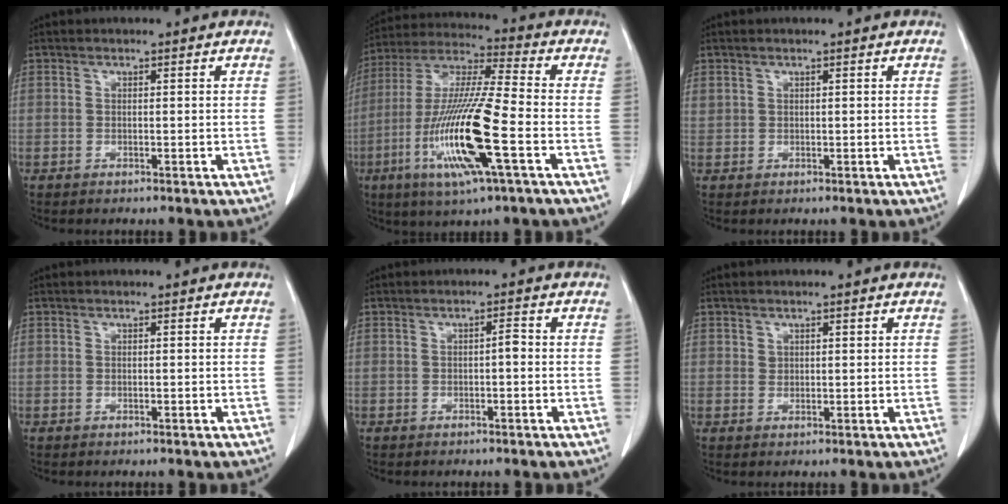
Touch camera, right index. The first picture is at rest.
{"total": 17.5, "force": [-5.5, 0.8, 16.6], "torque": [-0.342, -0.019, -0.105]}
{"total": 0.6, "force": [0.4, 0.4, 0.1], "torque": [0.002, 0.010, 0.010]}
{"total": 0.0}
{"total": 1.3, "force": [-0.3, 0.3, 1.3], "torque": [-0.018, 0.003, -0.006]}
{"total": 0.9, "force": [0.6, 0.7, 0.3], "torque": [0.004, -0.002, 0.008]}